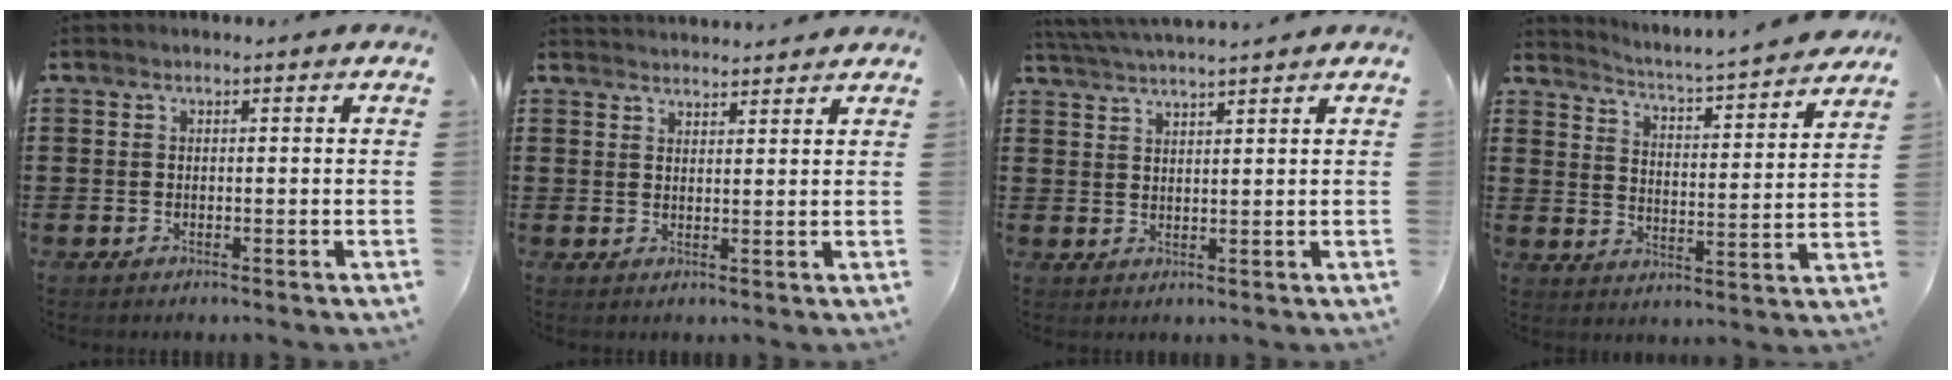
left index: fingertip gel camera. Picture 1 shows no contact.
{"total": 2.3, "force": [2.2, -0.1, -0.4], "torque": [0.002, -0.004, 0.044]}
{"total": 3.2, "force": [3.1, -0.7, 0.5], "torque": [-0.020, -0.010, 0.056]}
{"total": 3.6, "force": [3.5, -0.6, 0.8], "torque": [-0.036, -0.039, 0.050]}